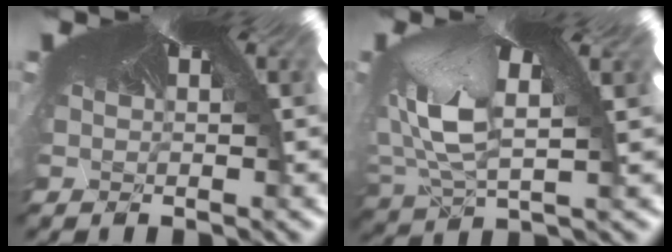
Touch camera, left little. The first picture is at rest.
{"total": 4.3, "force": [-3.7, 2.0, -0.5], "torque": [-0.073, -0.074, -0.020]}